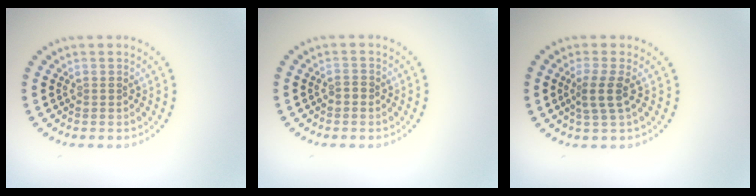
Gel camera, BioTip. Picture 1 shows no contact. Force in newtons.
{"total": 0.7, "press": 0.7, "slide": 0.2}
{"total": 2.2, "press": 1.8, "slide": 1.3}